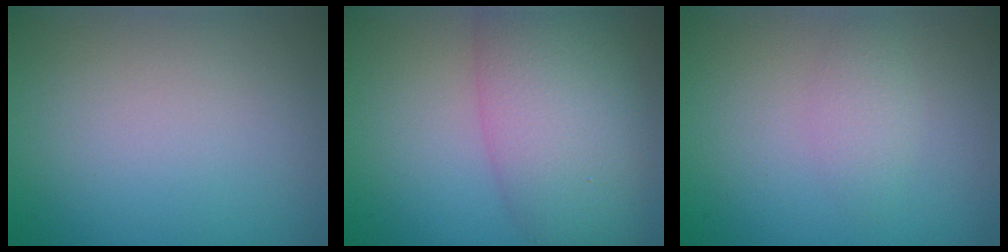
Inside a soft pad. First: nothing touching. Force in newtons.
{"total": 8.5, "press": 8.5, "slide": 0.3}
{"total": 1.6, "press": 1.6, "slide": 0.1}